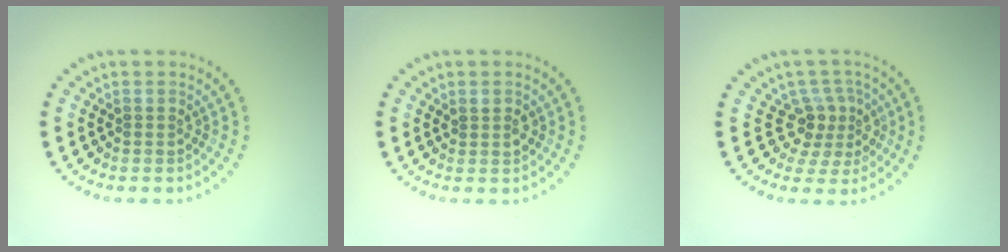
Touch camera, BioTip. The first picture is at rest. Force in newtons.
{"total": 1.1, "press": 1.1, "slide": 0.4}
{"total": 3.1, "press": 2.2, "slide": 2.1}